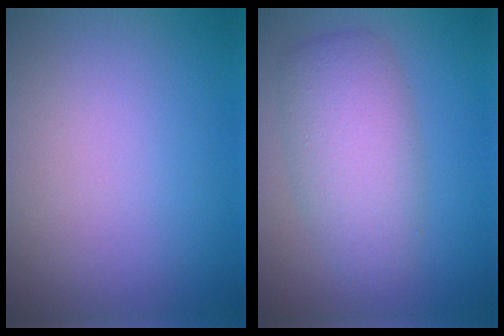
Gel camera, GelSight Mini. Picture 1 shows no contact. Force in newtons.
{"total": 5.2, "press": 5.2, "slide": 0.2}